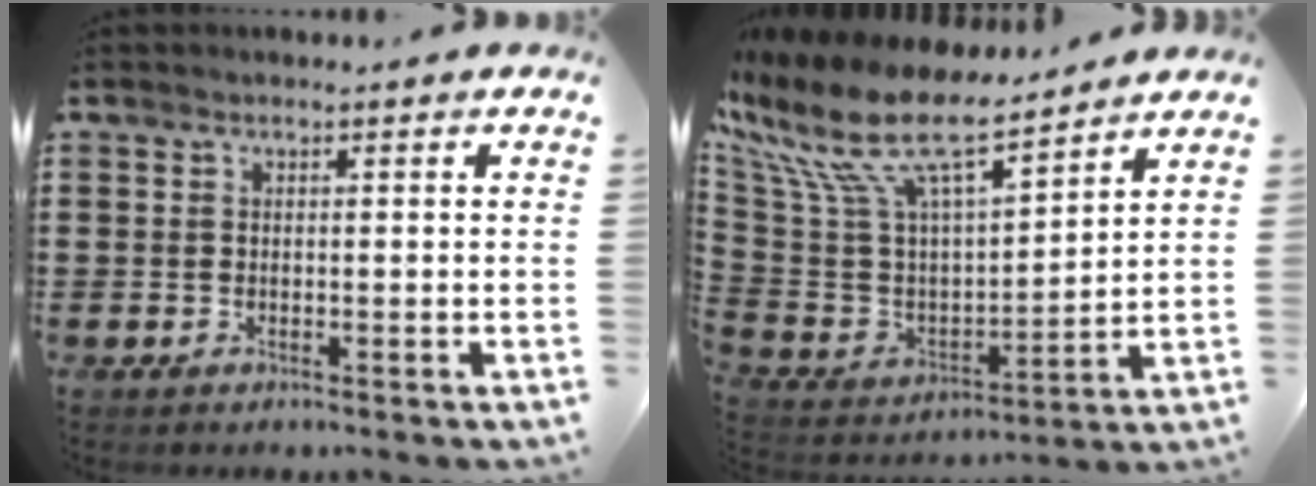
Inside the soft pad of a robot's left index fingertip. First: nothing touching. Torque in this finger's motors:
{"motor_torque": [1.75, -0.39, 1.05, 0.21]}